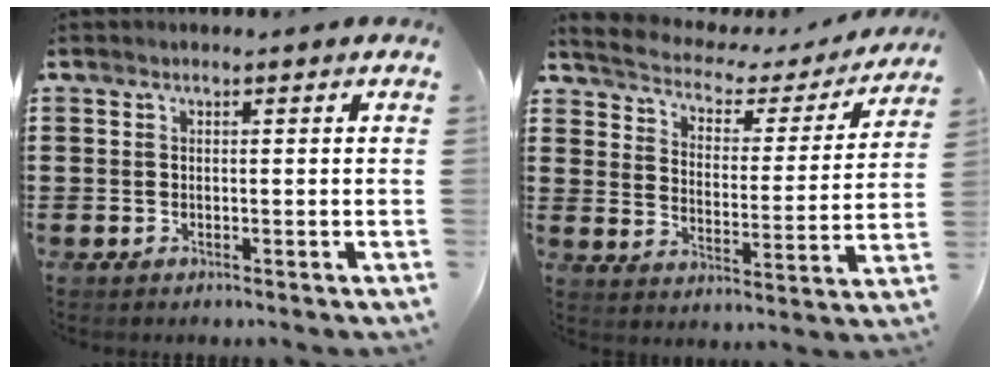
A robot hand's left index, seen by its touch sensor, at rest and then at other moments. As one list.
[{"total": 3.2, "force": [2.8, 1.3, 0.8], "torque": [-0.036, -0.019, 0.039]}]